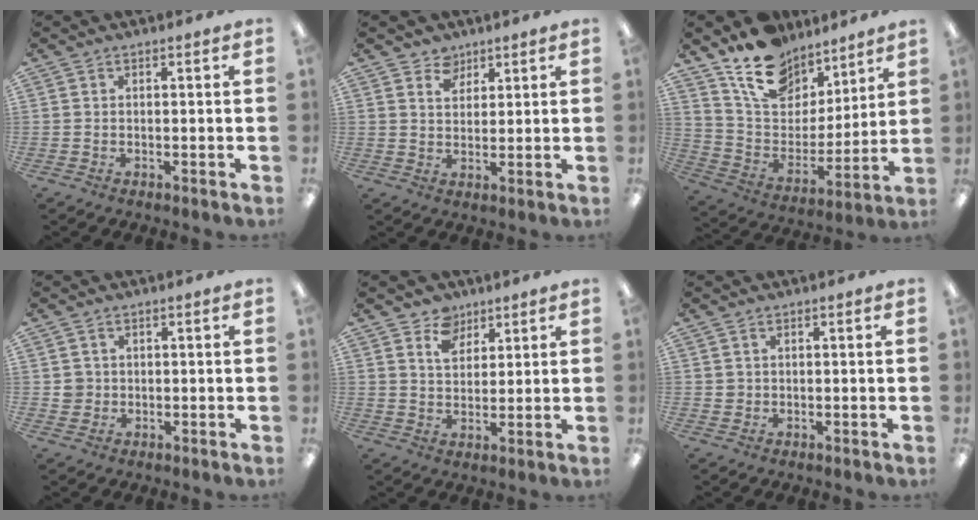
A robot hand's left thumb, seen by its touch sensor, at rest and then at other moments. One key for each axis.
{"total": 4.7, "fx": 3.6, "fy": 3.0, "fz": 0.7, "tx": -0.004, "ty": -0.016, "tz": 0.063}
{"total": 17.0, "fx": 12.8, "fy": 9.6, "fz": 5.8, "tx": -0.123, "ty": -0.075, "tz": 0.239}
{"total": 2.7, "fx": 0.4, "fy": 2.7, "fz": 0.4, "tx": -0.005, "ty": 0.003, "tz": 0.004}
{"total": 6.8, "fx": 4.8, "fy": 4.4, "fz": 1.9, "tx": -0.035, "ty": -0.017, "tz": 0.087}
{"total": 1.2, "fx": 0.5, "fy": 1.1, "fz": 0.2, "tx": -0.006, "ty": 0.002, "tz": 0.009}